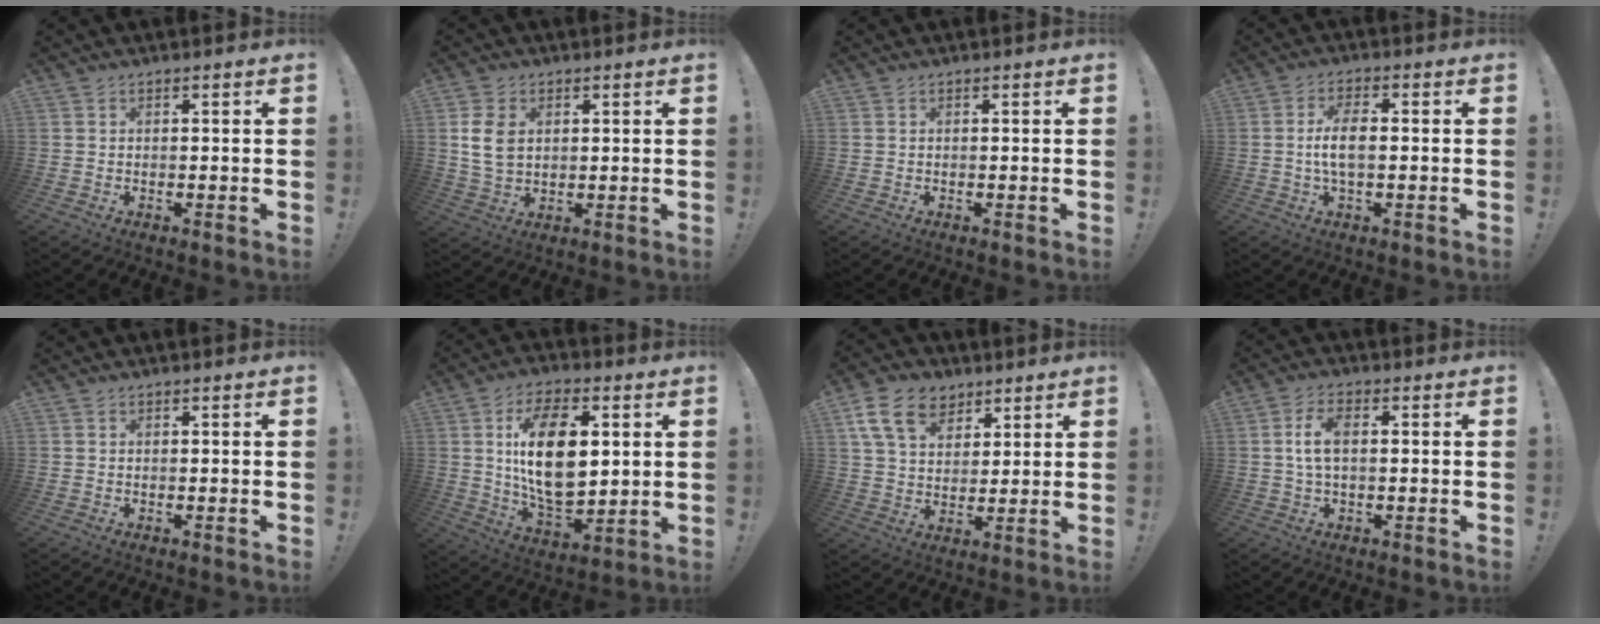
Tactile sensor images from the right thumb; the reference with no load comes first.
{"total": 7.7, "force": [1.8, 5.5, 5.1], "torque": [-0.097, 0.000, 0.033]}
{"total": 0.0}
{"total": 7.0, "force": [-0.6, 2.7, 6.4], "torque": [-0.131, 0.003, -0.015]}
{"total": 0.0}
{"total": 19.6, "force": [4.0, 10.9, 15.8], "torque": [-0.290, -0.012, 0.063]}
{"total": 14.5, "force": [7.7, 9.8, 7.3], "torque": [-0.129, -0.029, 0.151]}
{"total": 6.2, "force": [0.6, 3.0, 5.4], "torque": [-0.111, 0.005, 0.008]}